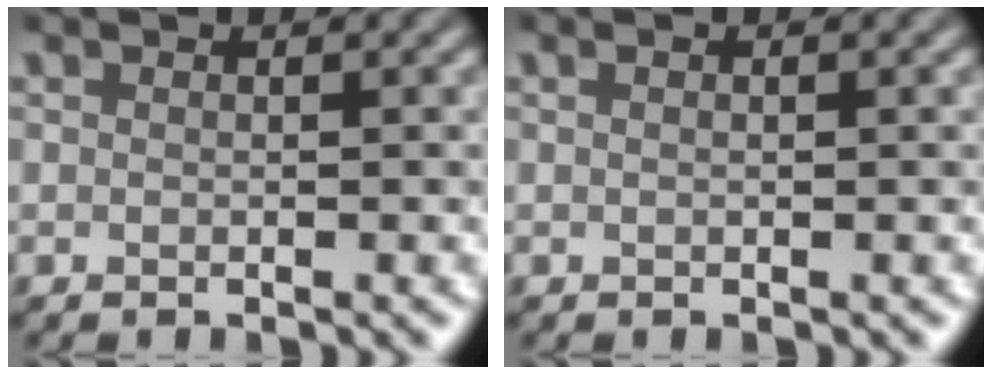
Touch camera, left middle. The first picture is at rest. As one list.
[{"total": 0.6, "force": [0.3, 0.2, 0.5], "torque": [-0.008, 0.000, 0.002]}]